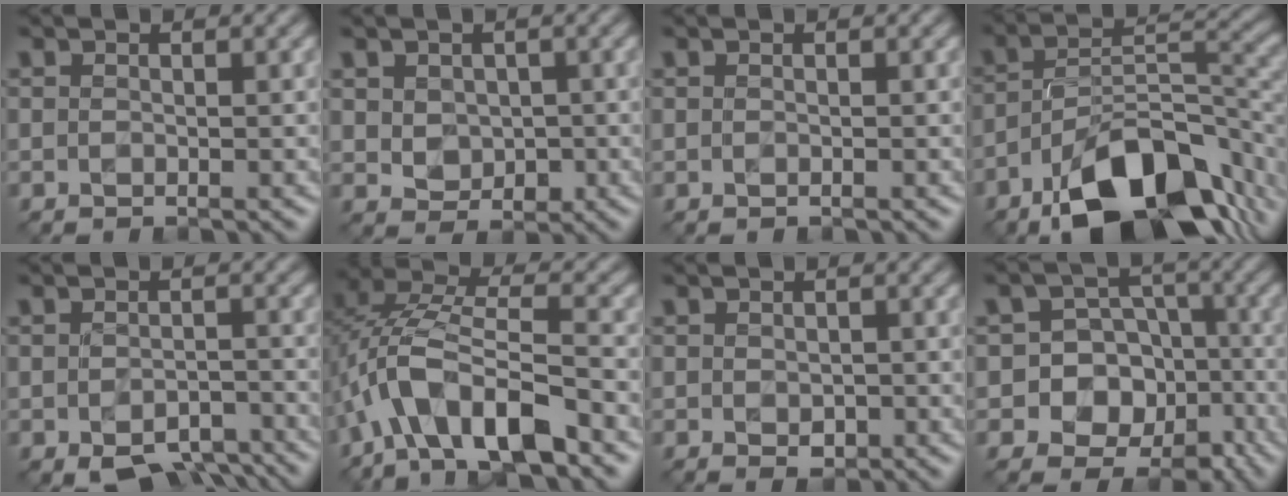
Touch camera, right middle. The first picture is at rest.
{"total": 2.6, "force": [0.4, 2.2, 1.3], "torque": [-0.025, -0.005, 0.013]}
{"total": 0.0}
{"total": 13.3, "force": [-7.9, 6.1, 8.8], "torque": [-0.133, -0.006, -0.135]}
{"total": 5.3, "force": [-3.6, 2.7, 2.9], "torque": [-0.042, -0.016, -0.050]}
{"total": 9.9, "force": [-4.8, 4.1, 7.6], "torque": [-0.145, 0.018, -0.096]}
{"total": 1.2, "force": [-0.2, 0.8, 0.9], "torque": [-0.010, -0.004, 0.001]}
{"total": 10.9, "force": [-4.1, 9.5, 3.4], "torque": [-0.044, 0.002, -0.083]}